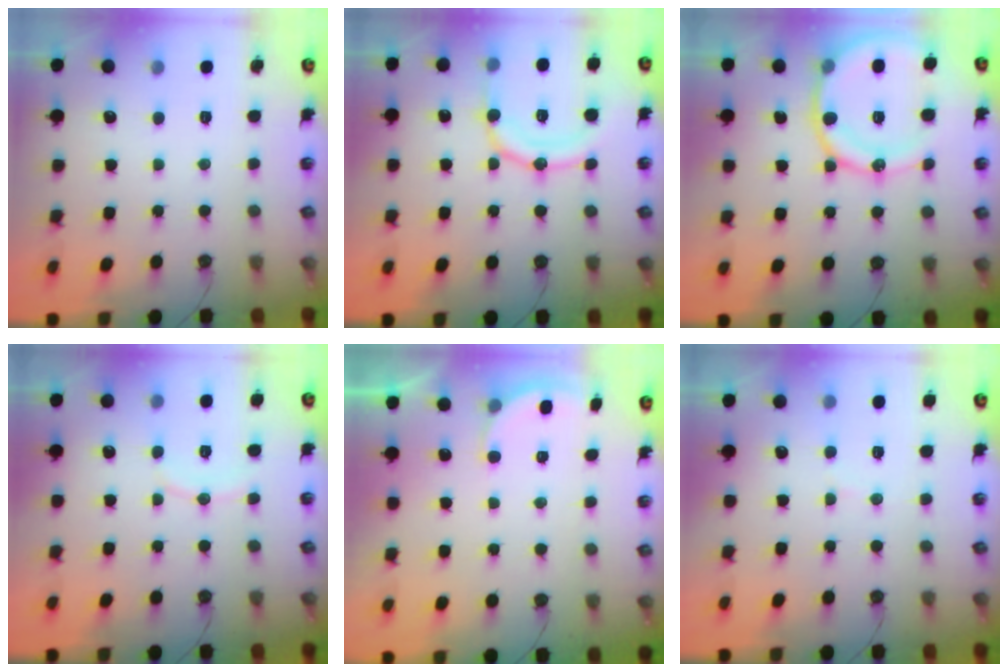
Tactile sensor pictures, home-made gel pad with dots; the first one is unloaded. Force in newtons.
{"total": 16.7, "press": 16.4, "slide": 2.8}
{"total": 16.4, "press": 16.4, "slide": 1.5}
{"total": 6.1, "press": 6.1, "slide": 0.7}
{"total": 2.8, "press": 2.6, "slide": 1.0}
{"total": 2.9, "press": 2.7, "slide": 1.1}